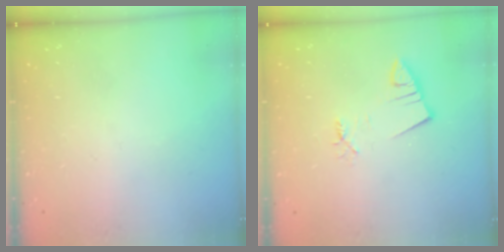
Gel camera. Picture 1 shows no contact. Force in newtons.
{"total": 2.2, "press": 2.1, "slide": 0.2}